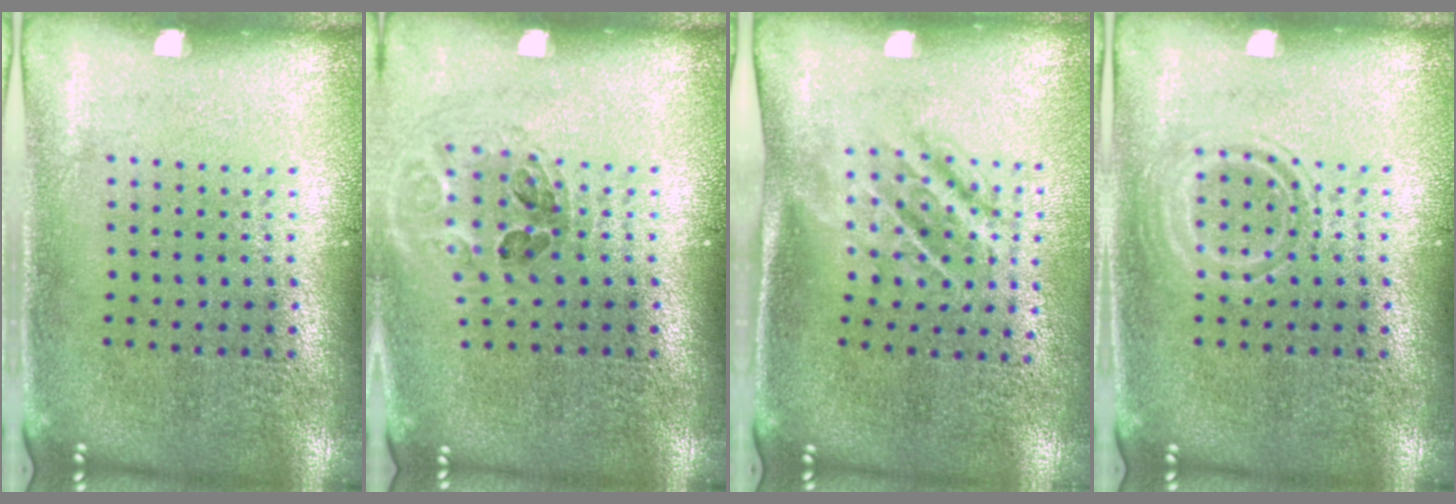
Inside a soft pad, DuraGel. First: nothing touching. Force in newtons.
{"total": 1.0, "press": 1.0, "slide": 0.1}
{"total": 1.7, "press": 1.1, "slide": 1.2}
{"total": 1.7, "press": 1.7, "slide": 0.2}